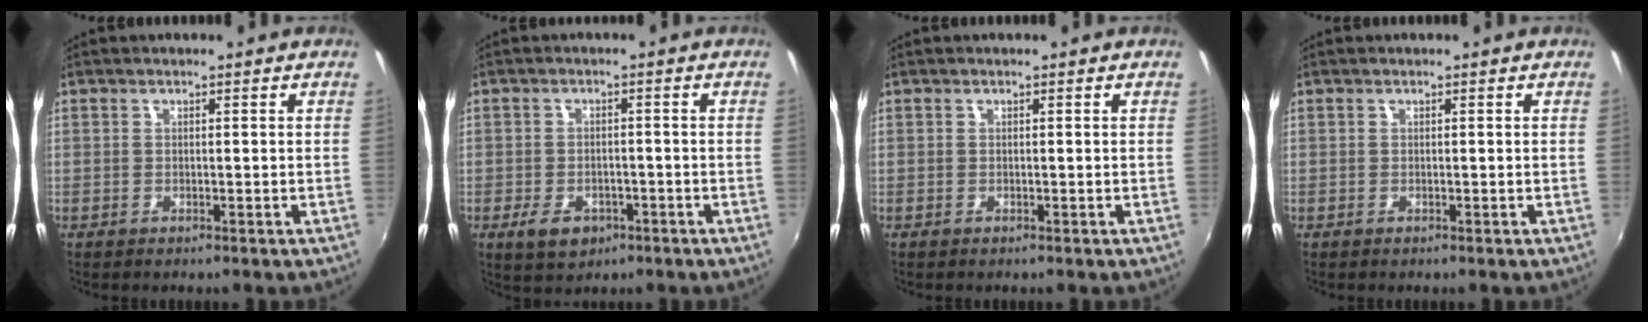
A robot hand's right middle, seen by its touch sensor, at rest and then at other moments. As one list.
[{"total": 5.6, "force": [-2.9, 3.5, 3.2], "torque": [-0.077, -0.008, -0.041]}, {"total": 0.0}, {"total": 0.0}]